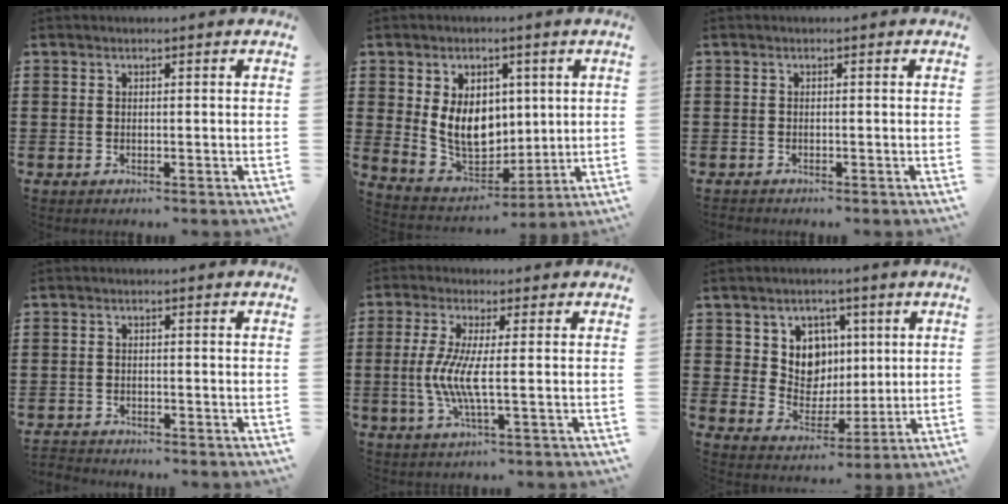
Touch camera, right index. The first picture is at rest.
{"total": 9.6, "force": [1.3, 7.2, 6.3], "torque": [-0.131, 0.006, 0.022]}
{"total": 0.5, "force": [-0.5, 0.1, 0.0], "torque": [-0.001, 0.000, -0.011]}
{"total": 1.4, "force": [-1.4, 0.1, -0.2], "torque": [-0.002, 0.001, -0.030]}
{"total": 6.4, "force": [-0.6, 0.5, 6.3], "torque": [-0.145, -0.016, -0.021]}
{"total": 7.4, "force": [2.6, 6.6, 2.2], "torque": [-0.065, -0.001, 0.048]}